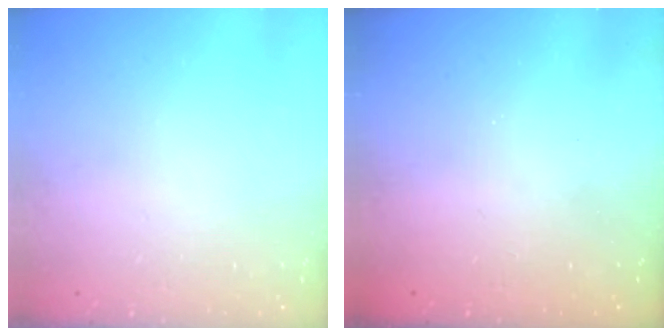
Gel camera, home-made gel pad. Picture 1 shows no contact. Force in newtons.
{"total": 2.5, "press": 2.4, "slide": 0.8}